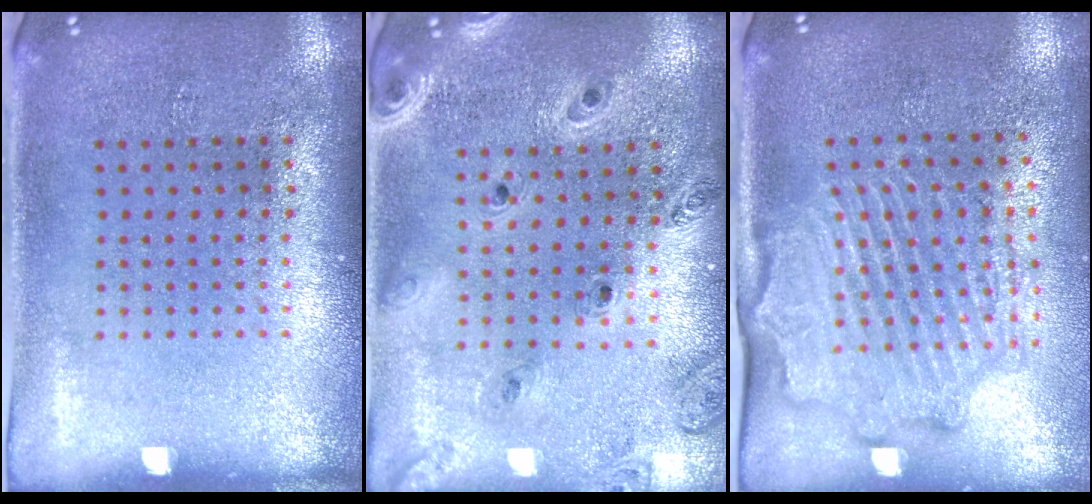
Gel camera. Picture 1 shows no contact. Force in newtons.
{"total": 1.2, "press": 1.2, "slide": 0.2}
{"total": 2.2, "press": 2.2, "slide": 0.2}